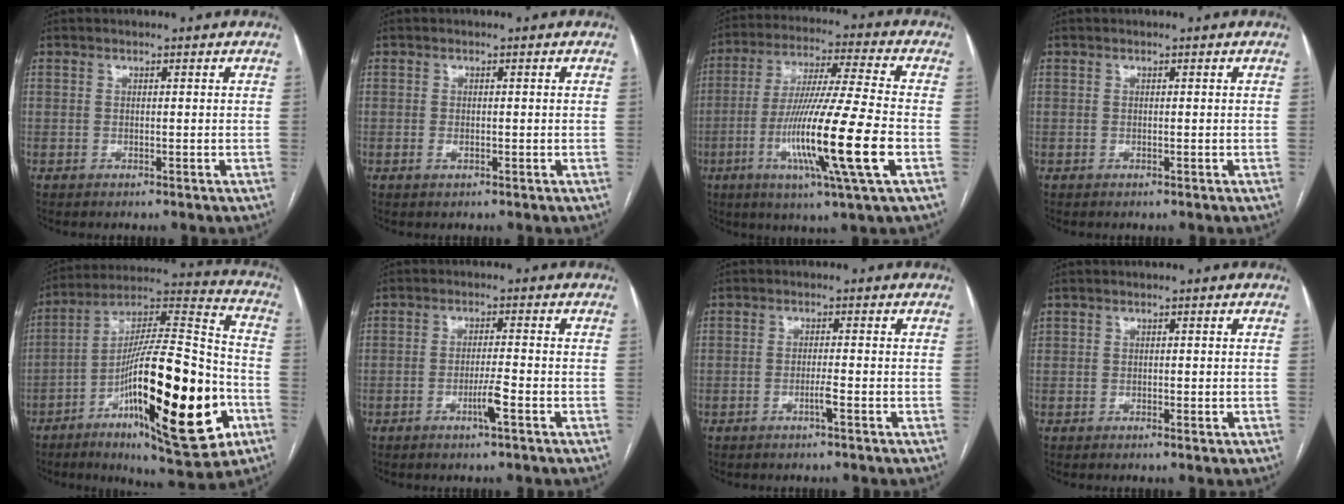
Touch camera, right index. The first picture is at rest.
{"total": 0.7, "force": [-0.2, 0.4, 0.6], "torque": [-0.013, -0.001, -0.002]}
{"total": 17.8, "force": [-5.0, -0.9, 17.0], "torque": [-0.323, -0.024, -0.095]}
{"total": 0.0}
{"total": 26.9, "force": [-9.0, 4.9, 24.8], "torque": [-0.394, -0.007, -0.133]}
{"total": 3.5, "force": [-1.6, -0.4, 3.1], "torque": [-0.059, -0.005, -0.030]}
{"total": 1.8, "force": [-0.9, -0.3, 1.6], "torque": [-0.032, -0.002, -0.017]}
{"total": 0.6, "force": [-0.1, 0.4, 0.5], "torque": [-0.015, 0.006, 0.006]}